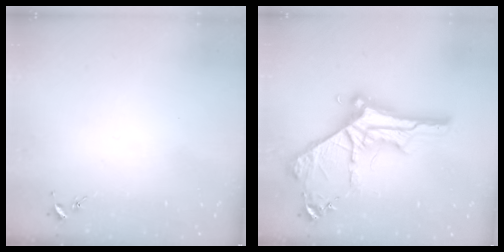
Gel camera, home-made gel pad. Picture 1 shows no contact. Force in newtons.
{"total": 10.4, "press": 10.3, "slide": 1.3}